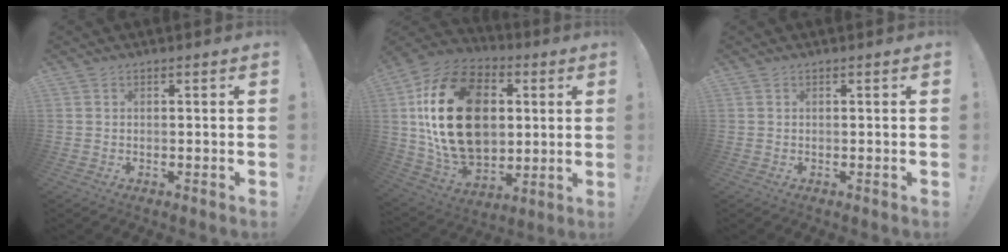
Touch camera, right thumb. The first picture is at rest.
{"total": 28.8, "force": [5.0, 20.4, 19.8], "torque": [-0.375, -0.012, 0.112]}
{"total": 0.0}